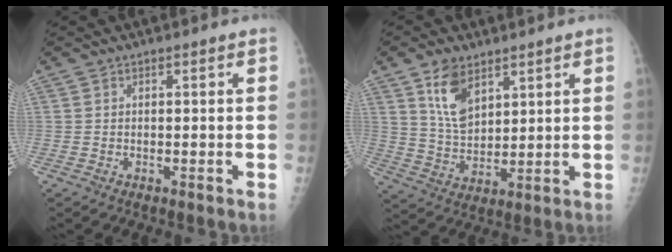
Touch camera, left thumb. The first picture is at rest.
{"total": 9.1, "force": [5.1, 5.3, 5.4], "torque": [-0.077, -0.032, 0.105]}